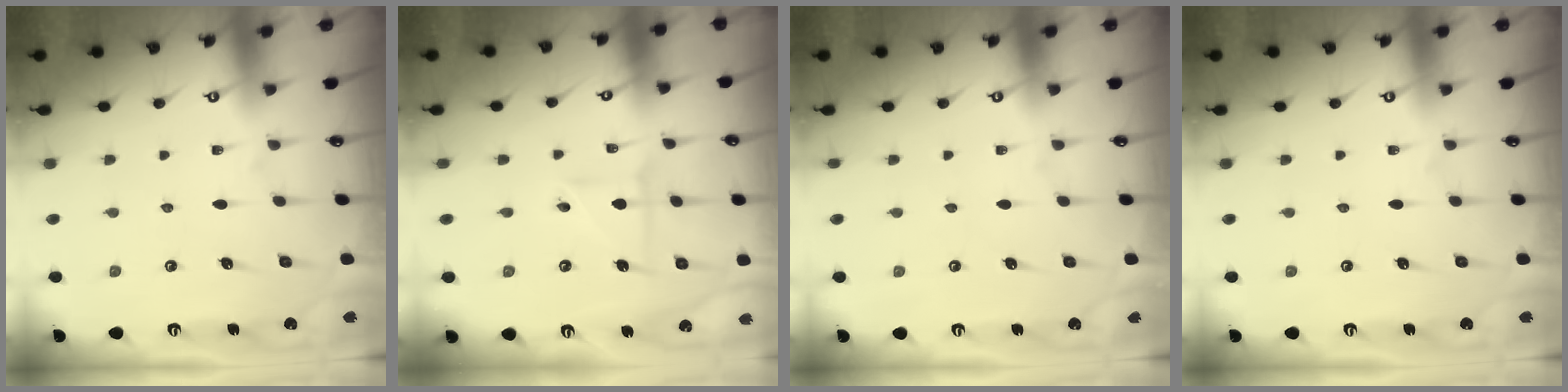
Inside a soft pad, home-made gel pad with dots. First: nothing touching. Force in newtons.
{"total": 3.3, "press": 3.2, "slide": 0.4}
{"total": 0.0}
{"total": 0.0}